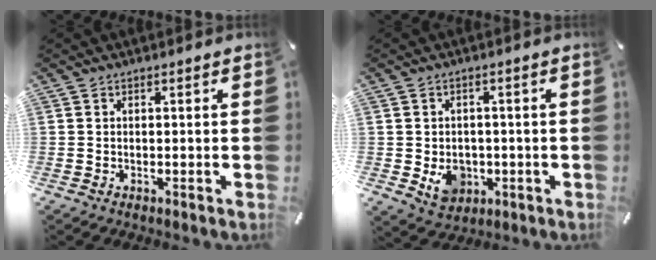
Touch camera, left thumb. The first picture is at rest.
{"total": 6.6, "force": [-1.2, 5.7, 3.1], "torque": [-0.044, 0.003, -0.019]}